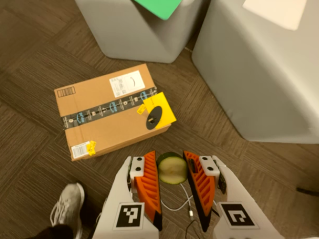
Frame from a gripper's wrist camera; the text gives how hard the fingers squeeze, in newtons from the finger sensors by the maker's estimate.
{"total": 8.3, "left": 8.3, "right": 8.4}